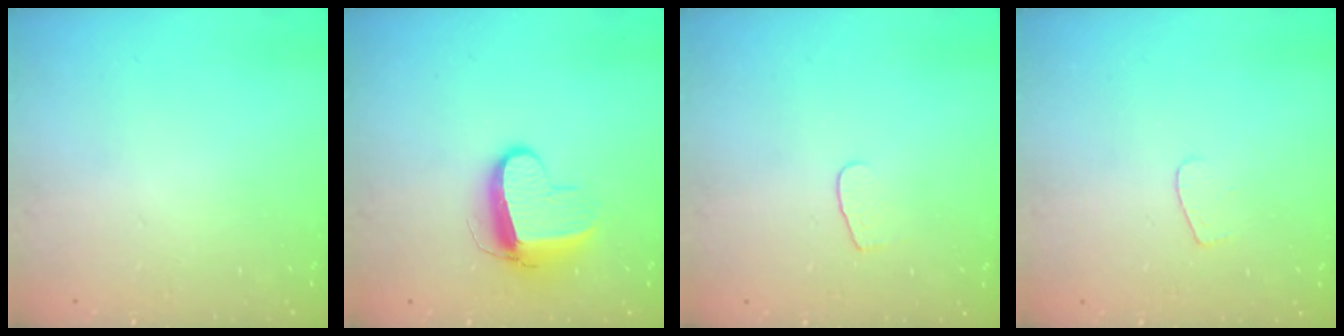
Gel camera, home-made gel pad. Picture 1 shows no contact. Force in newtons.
{"total": 9.6, "press": 9.5, "slide": 0.9}
{"total": 4.2, "press": 4.2, "slide": 0.4}
{"total": 3.5, "press": 3.5, "slide": 0.3}